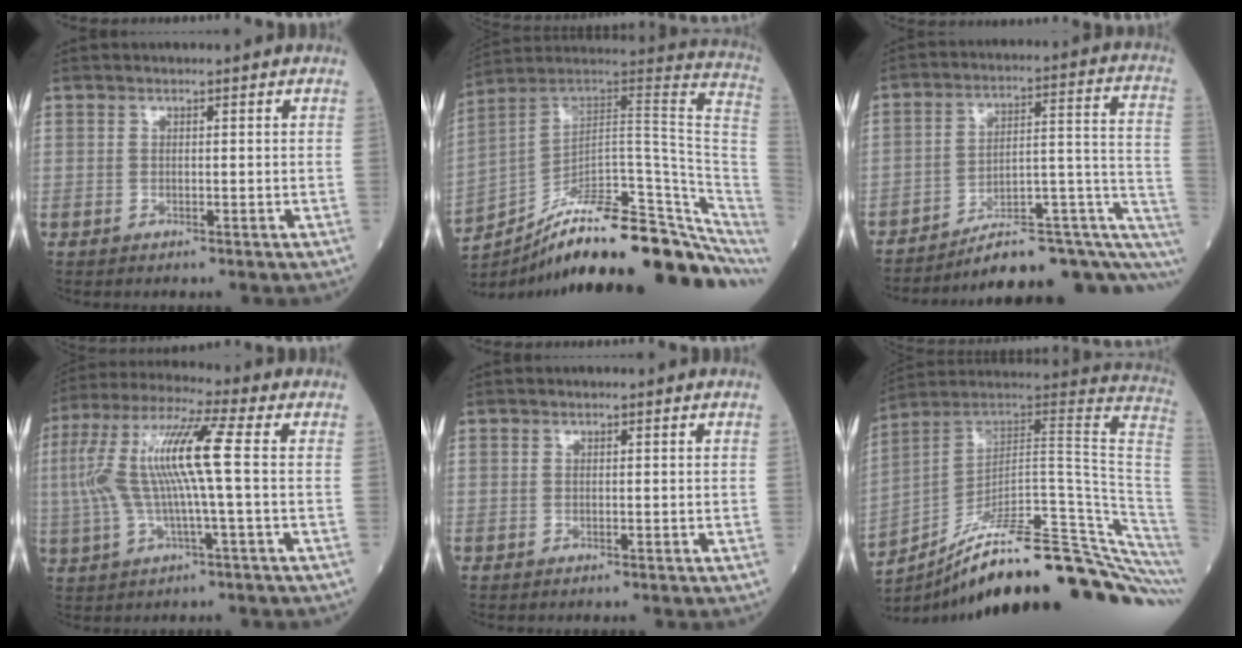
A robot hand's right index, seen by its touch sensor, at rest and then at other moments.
{"total": 24.8, "force": [-18.0, 4.3, 16.6], "torque": [-0.136, 0.053, -0.269]}
{"total": 17.4, "force": [-11.5, 4.2, 12.3], "torque": [-0.100, 0.075, -0.153]}
{"total": 13.4, "force": [0.7, 0.7, 13.4], "torque": [-0.281, 0.026, 0.004]}
{"total": 0.0}
{"total": 30.6, "force": [-21.6, 2.4, 21.5], "torque": [-0.177, 0.026, -0.313]}